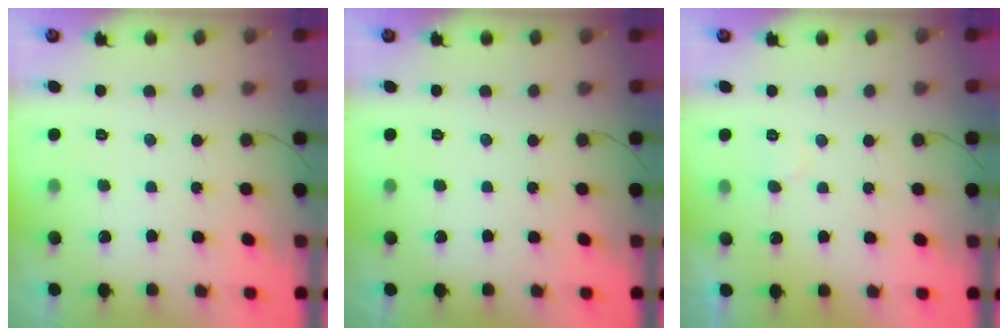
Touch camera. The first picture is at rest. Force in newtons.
{"total": 0.0}
{"total": 3.4, "press": 3.4, "slide": 0.4}